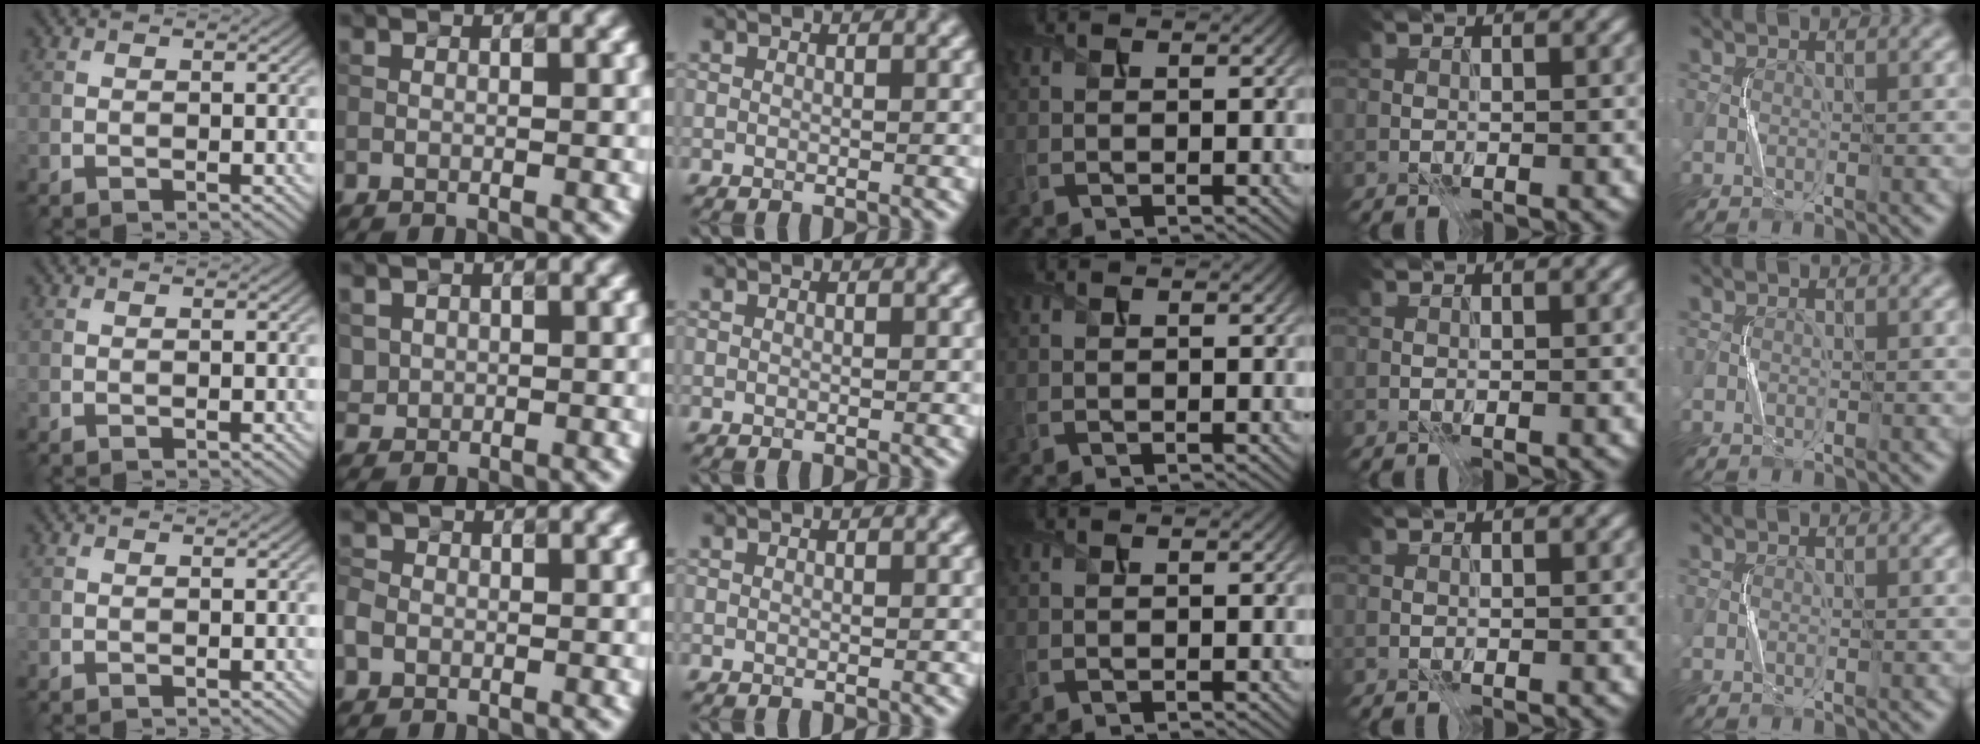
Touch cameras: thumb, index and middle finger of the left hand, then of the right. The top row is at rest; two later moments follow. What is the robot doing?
{"motion": "press", "object": "toy piano key"}